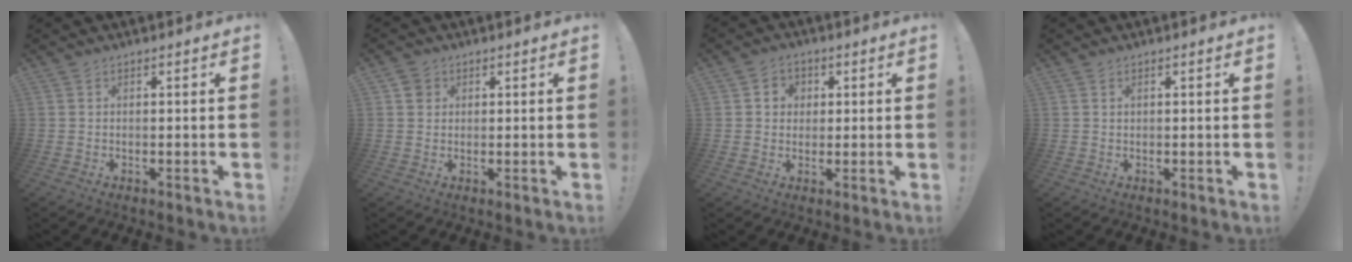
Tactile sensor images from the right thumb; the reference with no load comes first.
{"total": 2.9, "force": [1.2, 2.5, 0.6], "torque": [-0.002, -0.001, 0.021]}
{"total": 4.1, "force": [0.5, 3.9, 0.9], "torque": [-0.010, -0.001, 0.009]}
{"total": 0.8, "force": [0.4, 0.5, 0.5], "torque": [-0.009, 0.002, 0.008]}